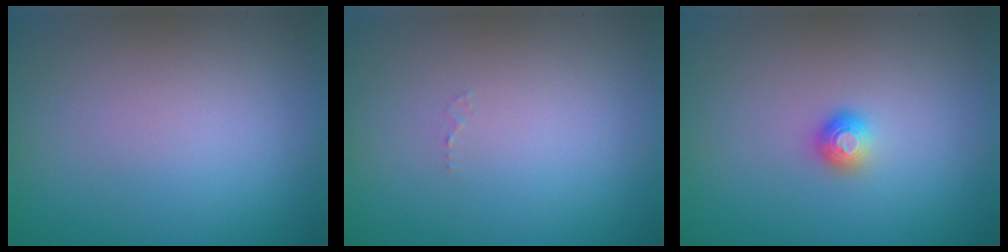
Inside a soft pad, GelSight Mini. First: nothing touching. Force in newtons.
{"total": 0.5, "press": 0.5, "slide": 0.1}
{"total": 1.3, "press": 1.2, "slide": 0.7}